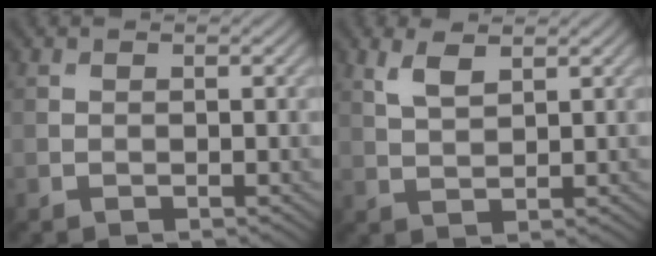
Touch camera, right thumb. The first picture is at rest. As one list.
[{"total": 3.1, "force": [1.9, 1.1, 2.1], "torque": [-0.055, 0.001, 0.043]}]